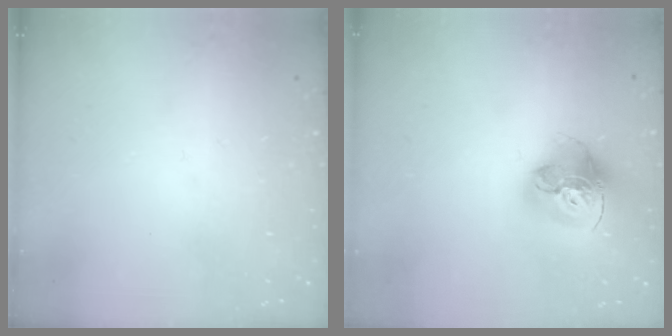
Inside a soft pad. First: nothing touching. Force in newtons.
{"total": 17.8, "press": 17.8, "slide": 1.6}